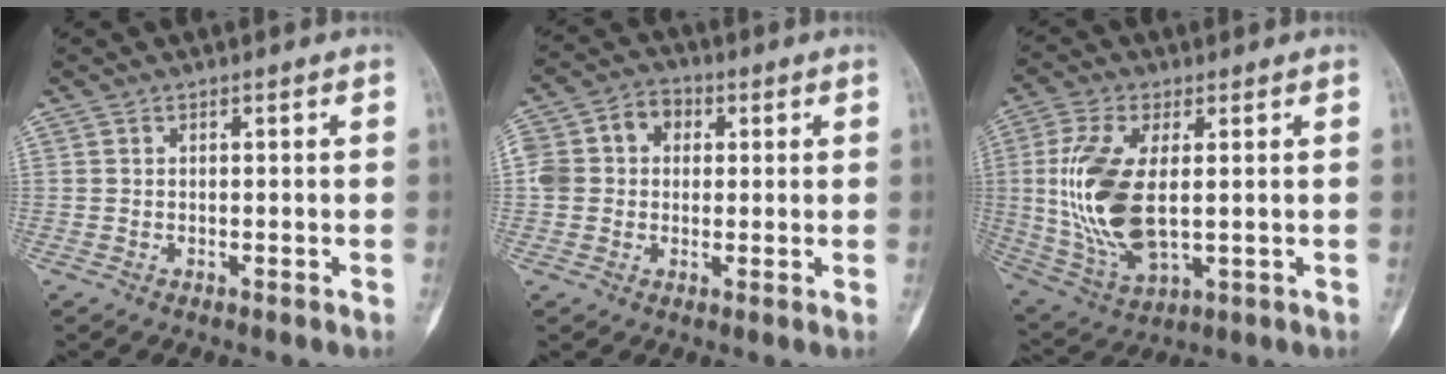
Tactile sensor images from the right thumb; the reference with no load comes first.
{"total": 10.1, "force": [1.6, 8.4, 5.2], "torque": [-0.084, 0.030, 0.023]}
{"total": 15.9, "force": [0.9, 7.7, 13.9], "torque": [-0.296, -0.014, 0.029]}